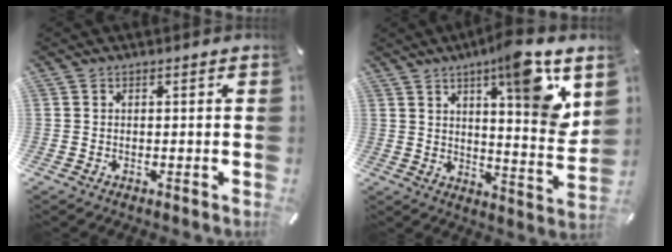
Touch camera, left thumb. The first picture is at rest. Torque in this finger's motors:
{"motor_torque": [2.51, 2.50, 1.33, -1.44, 0.42]}